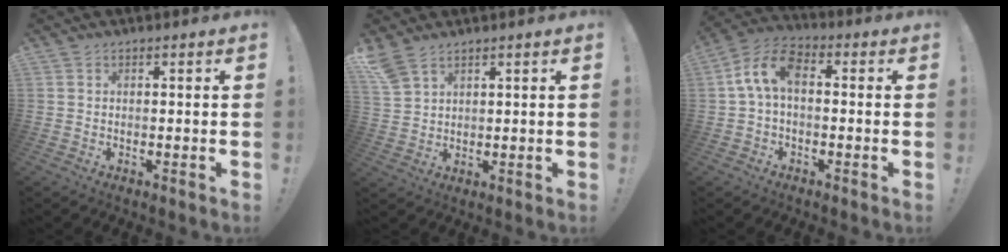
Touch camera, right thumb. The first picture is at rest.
{"total": 6.1, "force": [4.7, 2.5, 3.0], "torque": [-0.074, -0.019, 0.094]}
{"total": 9.4, "force": [1.0, 5.4, 7.6], "torque": [-0.163, 0.009, 0.025]}